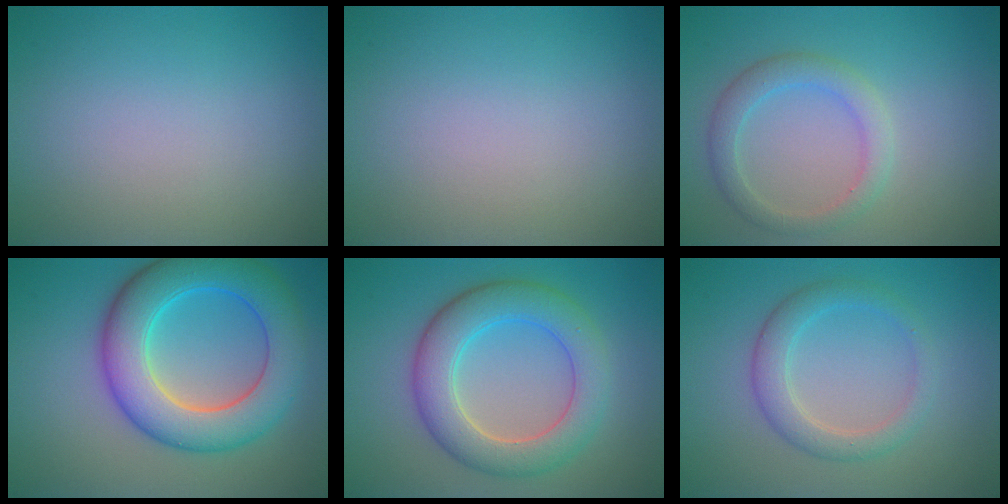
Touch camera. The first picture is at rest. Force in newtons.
{"total": 0.0}
{"total": 2.8, "press": 2.8, "slide": 0.2}
{"total": 9.0, "press": 9.0, "slide": 0.3}
{"total": 6.5, "press": 6.5, "slide": 0.3}
{"total": 3.0, "press": 3.0, "slide": 0.1}